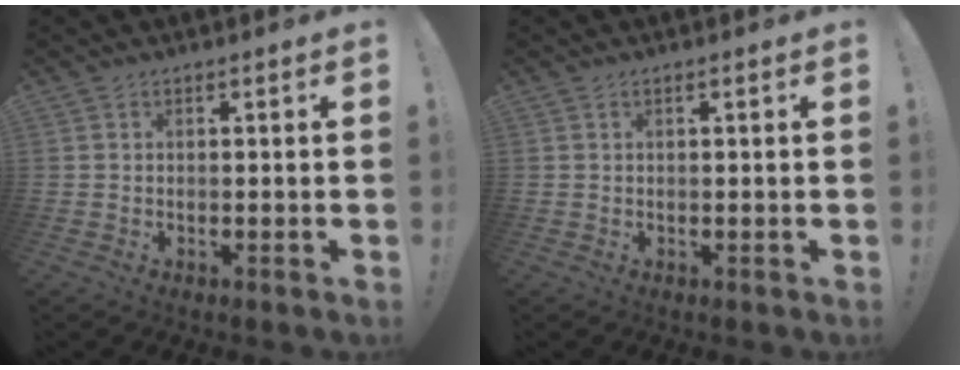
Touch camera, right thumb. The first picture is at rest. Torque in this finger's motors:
{"motor_torque": [-0.06, -0.18, 0.18, -0.06, 0.03]}